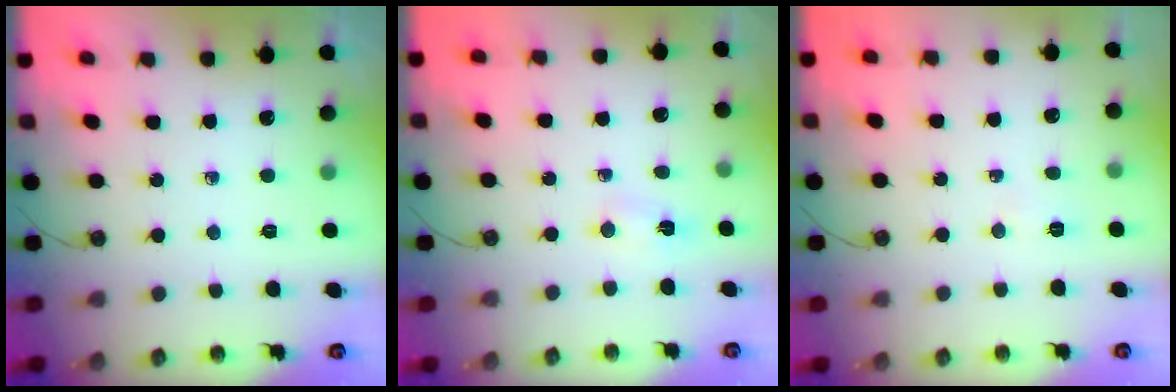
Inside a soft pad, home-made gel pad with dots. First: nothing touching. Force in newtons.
{"total": 2.1, "press": 1.8, "slide": 1.0}
{"total": 2.8, "press": 2.6, "slide": 0.9}